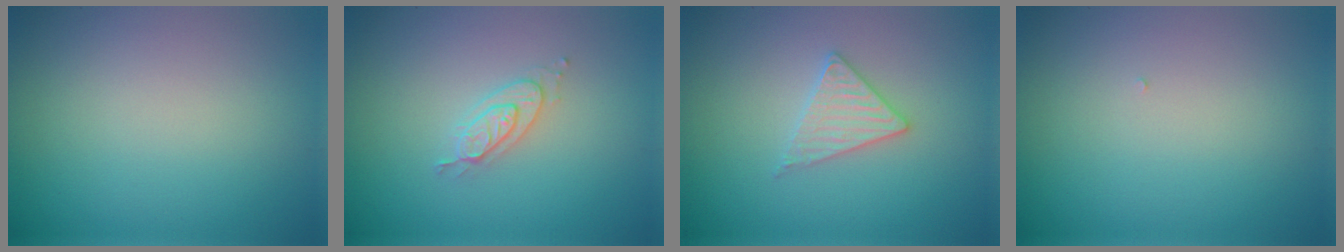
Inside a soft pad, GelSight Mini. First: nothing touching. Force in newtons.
{"total": 2.2, "press": 2.2, "slide": 0.3}
{"total": 2.4, "press": 2.4, "slide": 0.3}
{"total": 0.0}